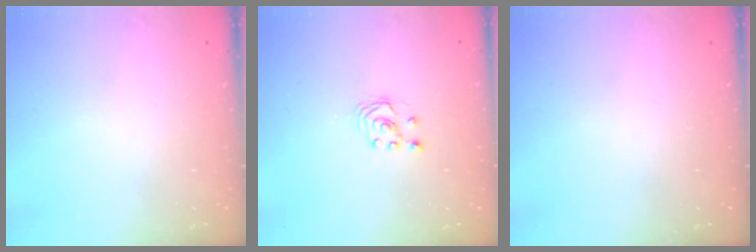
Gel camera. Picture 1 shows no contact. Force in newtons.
{"total": 1.8, "press": 1.8, "slide": 0.2}
{"total": 0.0}